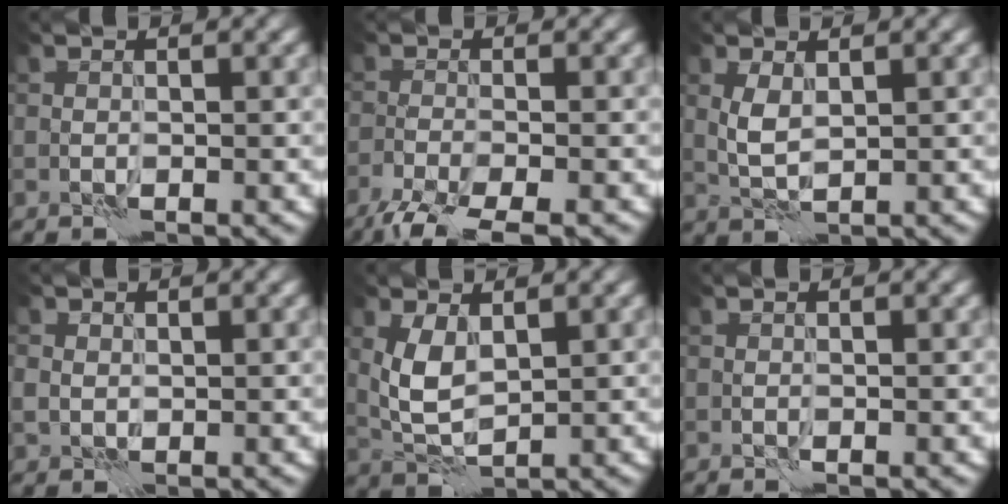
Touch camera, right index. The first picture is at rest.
{"total": 6.0, "force": [-4.8, 1.2, 3.4], "torque": [-0.058, -0.027, -0.088]}
{"total": 1.9, "force": [0.8, 0.8, 1.5], "torque": [-0.040, 0.000, 0.019]}
{"total": 1.3, "force": [0.4, 1.2, 0.3], "torque": [-0.006, -0.004, 0.009]}
{"total": 3.5, "force": [1.3, 1.8, 2.7], "torque": [-0.067, 0.000, 0.027]}
{"total": 0.0}